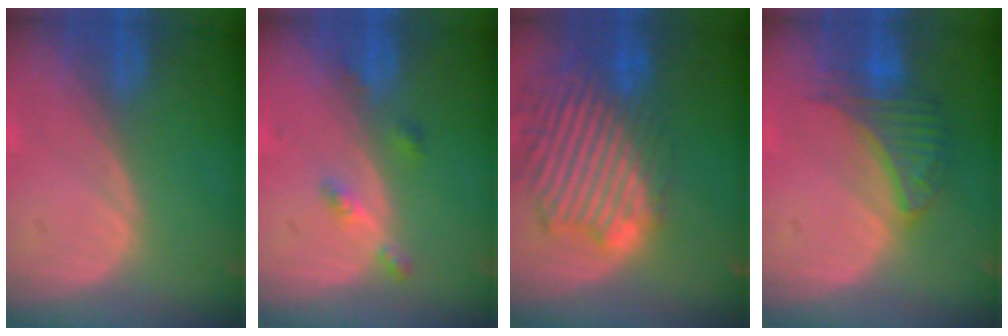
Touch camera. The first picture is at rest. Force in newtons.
{"total": 3.2, "press": 2.7, "slide": 1.7}
{"total": 13.9, "press": 11.7, "slide": 7.4}
{"total": 6.6, "press": 6.2, "slide": 2.2}